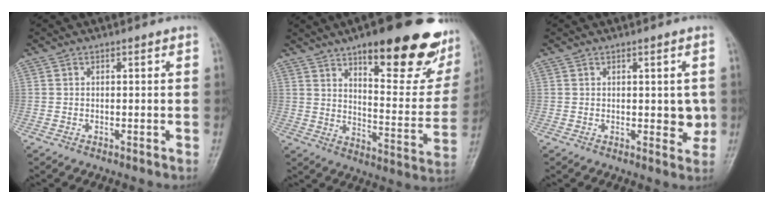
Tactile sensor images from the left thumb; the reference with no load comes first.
{"total": 25.7, "force": [15.6, 8.4, 18.5], "torque": [-0.202, -0.064, 0.218]}
{"total": 4.3, "force": [-0.1, 2.2, 3.7], "torque": [-0.023, -0.004, 0.001]}